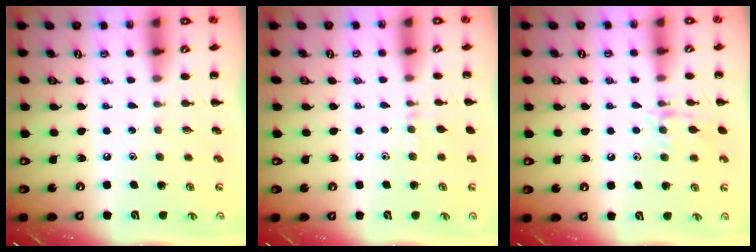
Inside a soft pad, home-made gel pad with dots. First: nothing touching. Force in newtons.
{"total": 5.7, "press": 5.4, "slide": 2.0}
{"total": 9.2, "press": 9.1, "slide": 1.0}